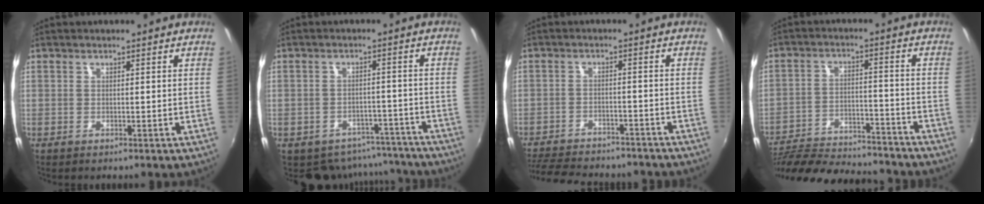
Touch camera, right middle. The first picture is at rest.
{"total": 10.2, "force": [-8.6, 5.2, 1.6], "torque": [-0.033, 0.022, -0.093]}
{"total": 17.5, "force": [-15.1, 5.3, 7.1], "torque": [-0.158, -0.014, -0.210]}
{"total": 25.6, "force": [-22.3, 6.2, 10.9], "torque": [-0.213, -0.026, -0.321]}